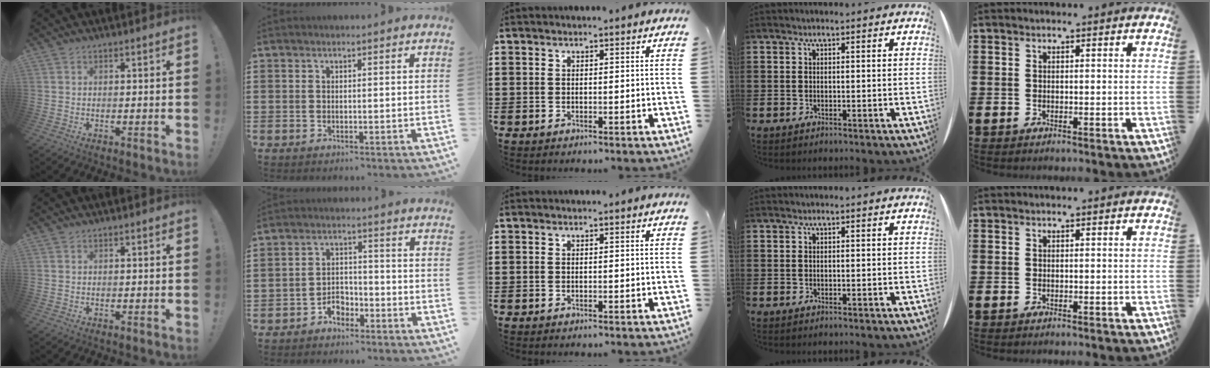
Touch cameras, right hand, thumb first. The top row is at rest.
{"index": {"total": 3.4, "force": [-2.7, 1.9, 0.9], "torque": [-0.023, 0.008, -0.055]}}